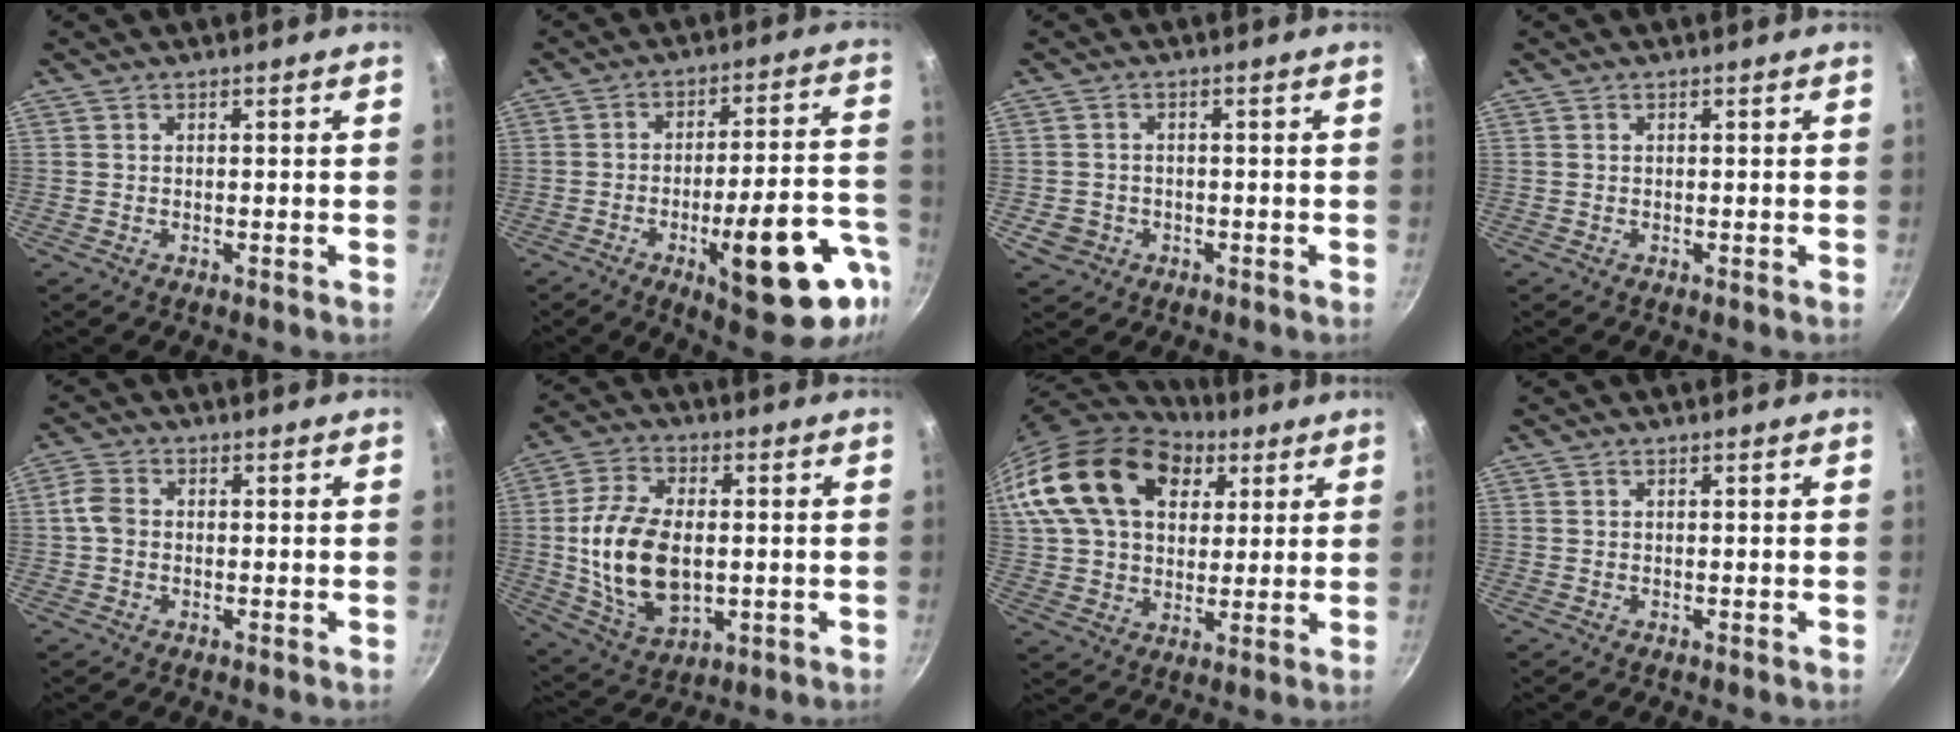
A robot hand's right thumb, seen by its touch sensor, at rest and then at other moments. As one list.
[{"total": 20.8, "force": [-8.3, 6.2, 18.1], "torque": [-0.215, 0.035, -0.111]}, {"total": 4.0, "force": [-1.3, 3.5, 1.5], "torque": [-0.021, 0.013, -0.014]}, {"total": 0.0}, {"total": 3.8, "force": [-0.2, 2.9, 2.3], "torque": [-0.047, 0.011, -0.012]}, {"total": 16.2, "force": [-0.3, 9.8, 12.9], "torque": [-0.229, 0.004, 0.002]}, {"total": 24.8, "force": [9.8, 16.8, 15.5], "torque": [-0.281, 0.005, 0.171]}, {"total": 0.0}]